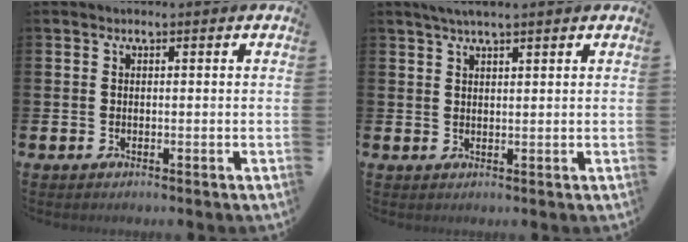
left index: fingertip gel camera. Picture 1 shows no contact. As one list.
[{"total": 2.8, "force": [2.2, 0.4, 1.7], "torque": [-0.035, 0.002, 0.039]}]